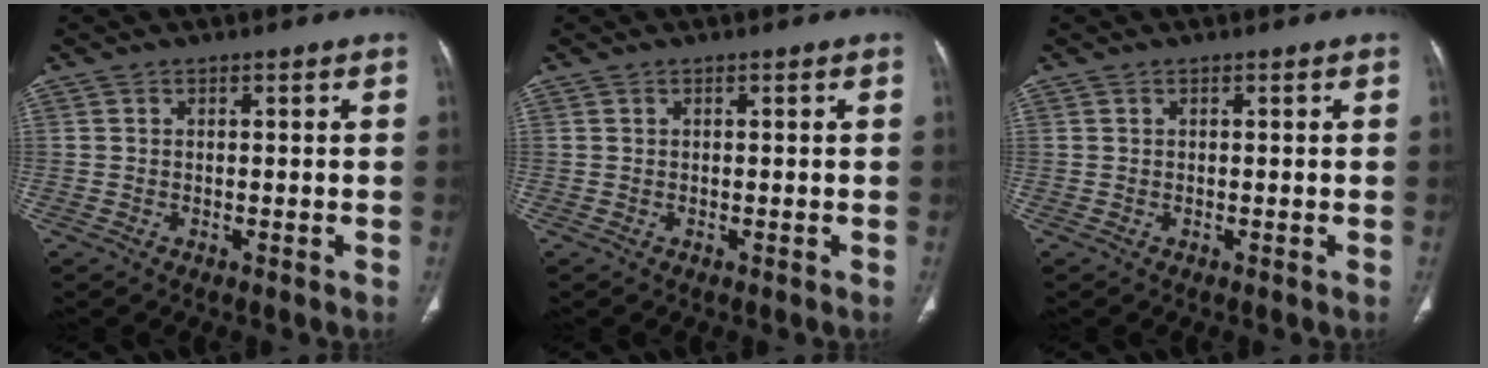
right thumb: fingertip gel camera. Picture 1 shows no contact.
{"total": 0.0}
{"total": 0.0}